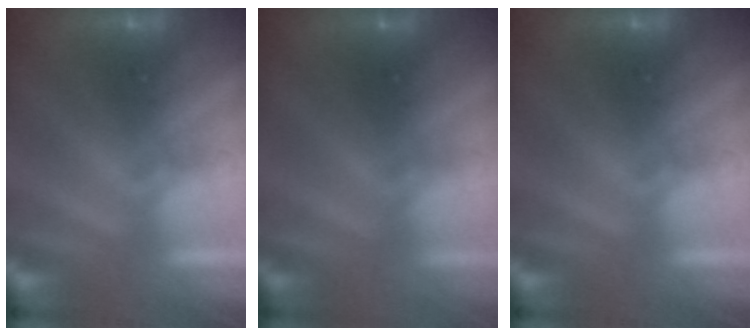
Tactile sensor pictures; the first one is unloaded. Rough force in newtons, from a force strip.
{"total": 2.3}
{"total": 0.0}